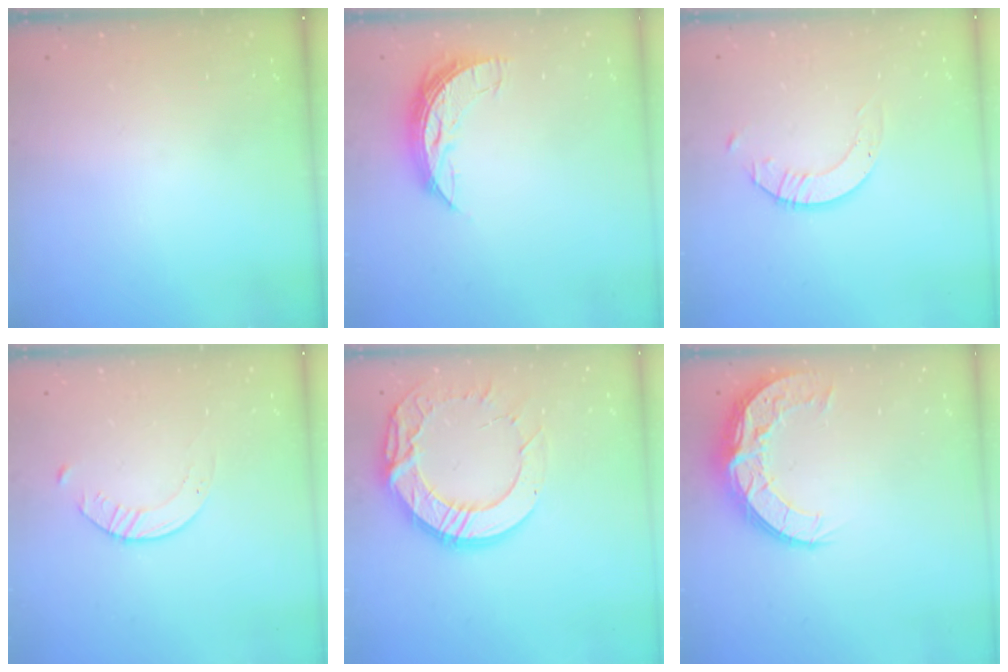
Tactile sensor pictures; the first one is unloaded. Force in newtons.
{"total": 7.7, "press": 7.6, "slide": 0.6}
{"total": 2.7, "press": 2.7, "slide": 0.2}
{"total": 3.5, "press": 3.5, "slide": 0.4}
{"total": 17.6, "press": 17.5, "slide": 1.5}
{"total": 12.0, "press": 11.9, "slide": 0.8}